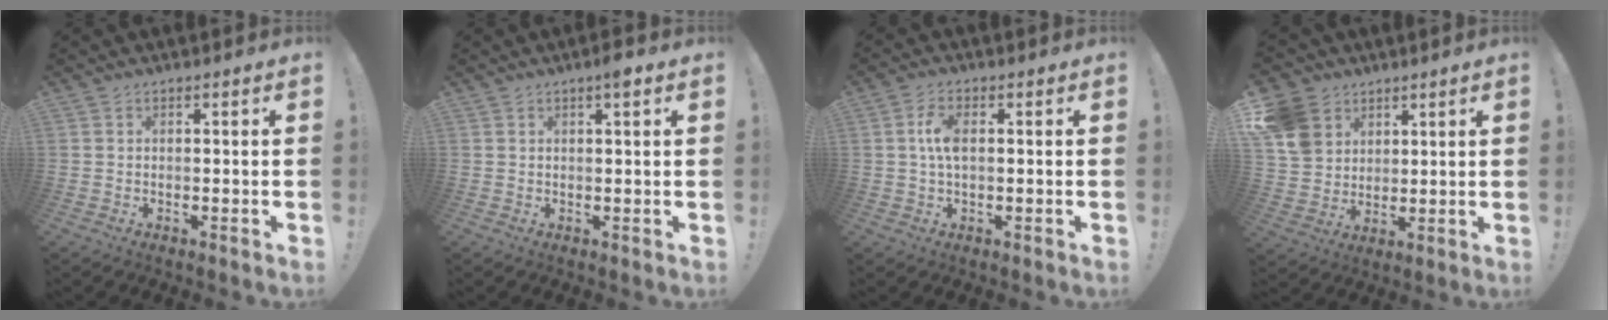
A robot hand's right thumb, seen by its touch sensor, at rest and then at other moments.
{"total": 2.7, "force": [1.4, 0.0, 2.4], "torque": [-0.031, -0.003, 0.017]}
{"total": 5.8, "force": [0.6, 2.7, 5.1], "torque": [-0.097, 0.005, 0.008]}
{"total": 11.8, "force": [6.0, 9.3, 4.0], "torque": [-0.076, -0.030, 0.124]}